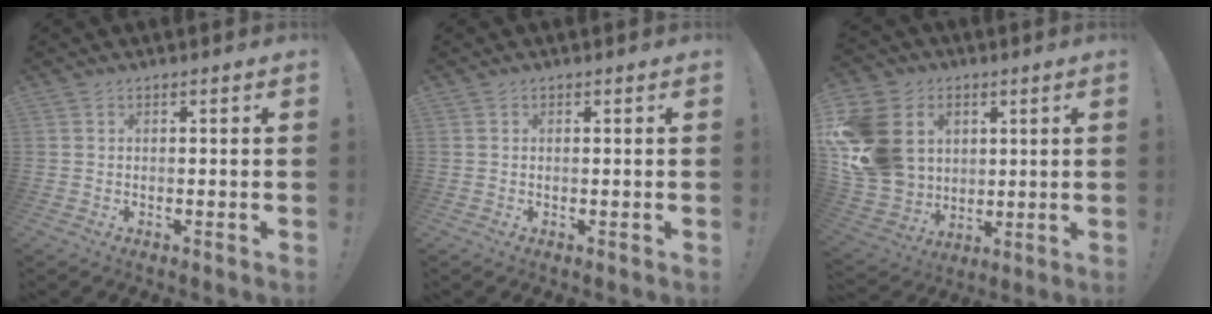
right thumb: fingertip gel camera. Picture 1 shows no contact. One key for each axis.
{"total": 0.0}
{"total": 19.9, "fx": 4.1, "fy": 16.5, "fz": 10.3, "tx": -0.203, "ty": -0.009, "tz": 0.094}